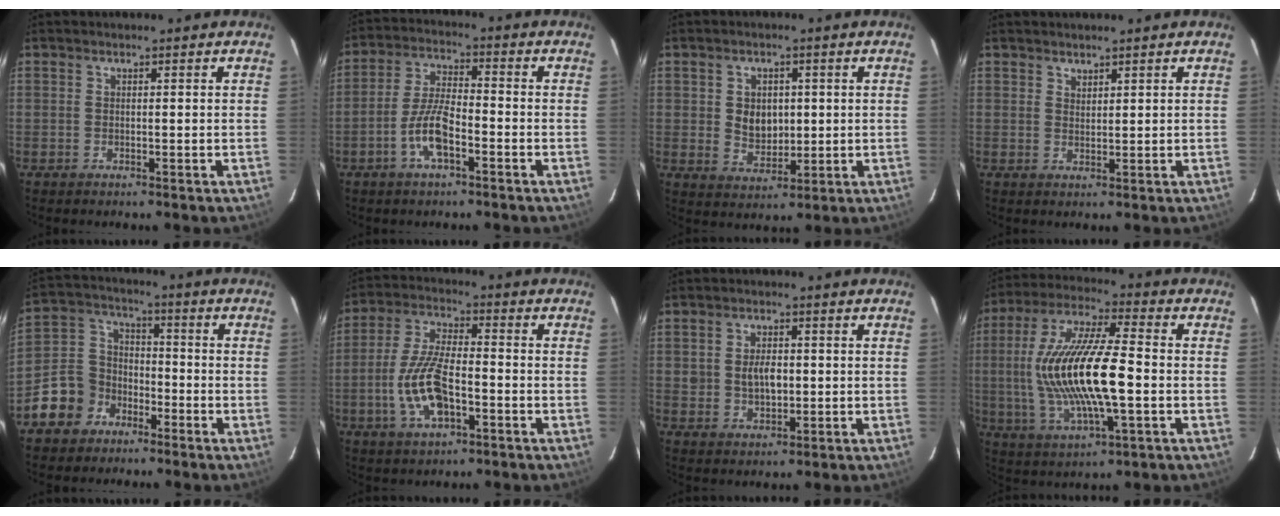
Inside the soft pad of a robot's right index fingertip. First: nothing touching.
{"total": 7.8, "force": [-3.6, 2.4, 6.5], "torque": [-0.135, 0.006, -0.066]}
{"total": 6.1, "force": [0.6, 4.8, 3.7], "torque": [-0.063, 0.004, 0.020]}
{"total": 1.5, "force": [1.3, 0.7, 0.3], "torque": [-0.002, 0.001, 0.024]}
{"total": 10.0, "force": [-5.8, 7.9, 1.9], "torque": [-0.058, 0.043, -0.101]}
{"total": 11.8, "force": [-3.7, 4.6, 10.2], "torque": [-0.213, 0.000, -0.067]}
{"total": 5.1, "force": [0.3, 3.5, 3.8], "torque": [-0.067, 0.003, 0.012]}
{"total": 18.9, "force": [-1.3, 5.2, 18.1], "torque": [-0.358, 0.001, -0.022]}